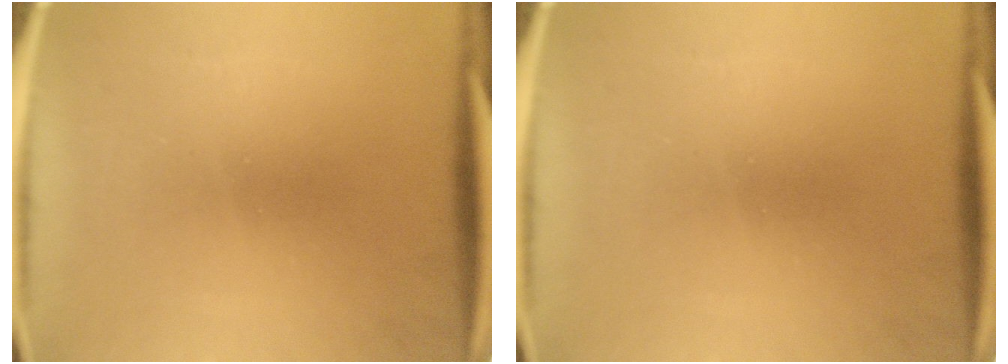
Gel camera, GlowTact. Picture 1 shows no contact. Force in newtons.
{"total": 0.0}